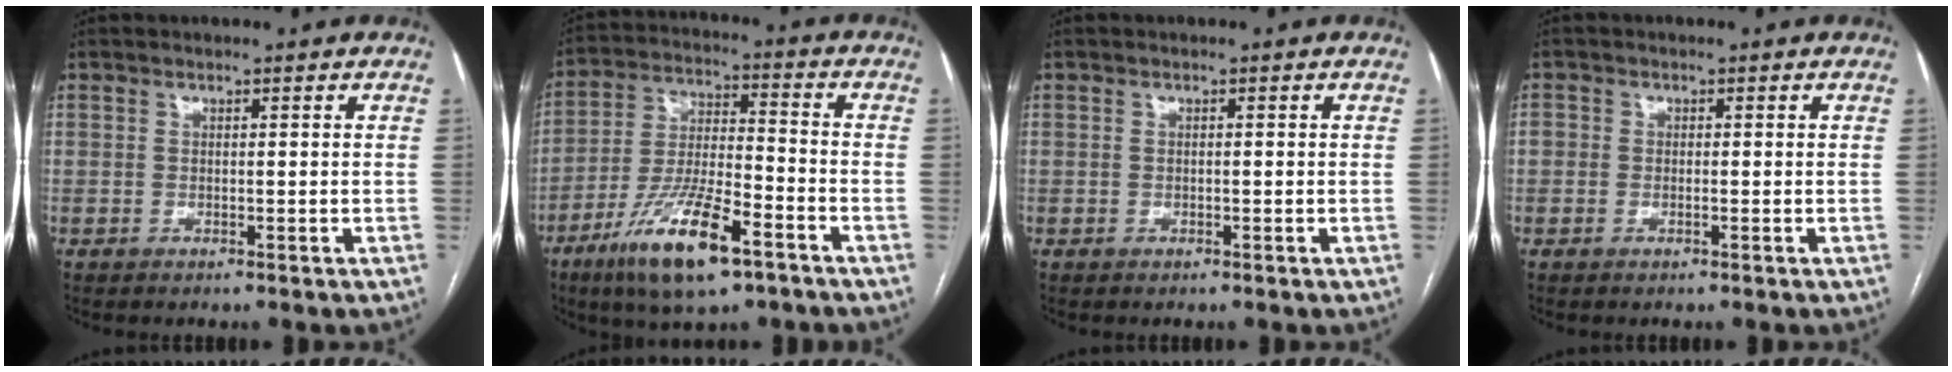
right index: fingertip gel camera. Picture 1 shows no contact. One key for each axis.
{"total": 14.6, "fx": -8.5, "fy": 3.2, "fz": 11.4, "tx": -0.224, "ty": -0.017, "tz": -0.148}
{"total": 0.0}
{"total": 2.0, "fx": -0.4, "fy": 1.5, "fz": 1.2, "tx": -0.027, "ty": 0.004, "tz": -0.006}